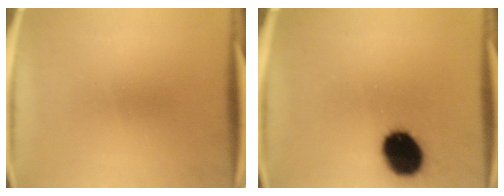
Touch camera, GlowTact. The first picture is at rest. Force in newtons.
{"total": 15.0}